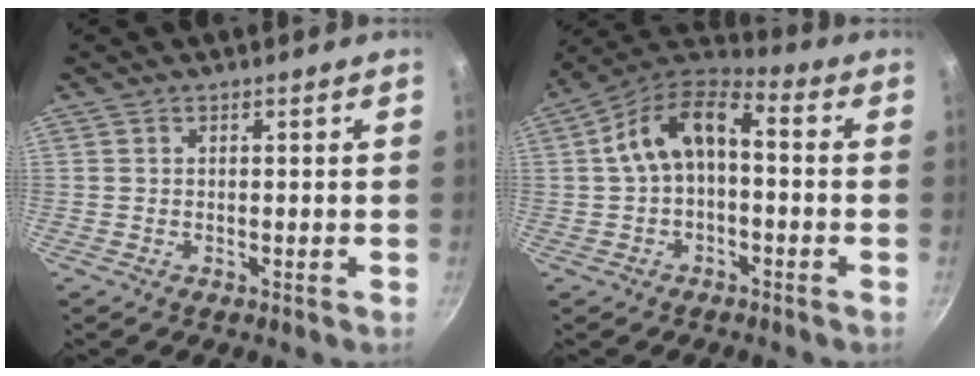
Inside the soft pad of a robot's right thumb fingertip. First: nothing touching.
{"total": 12.2, "force": [0.2, 7.0, 10.0], "torque": [-0.166, 0.050, -0.008]}